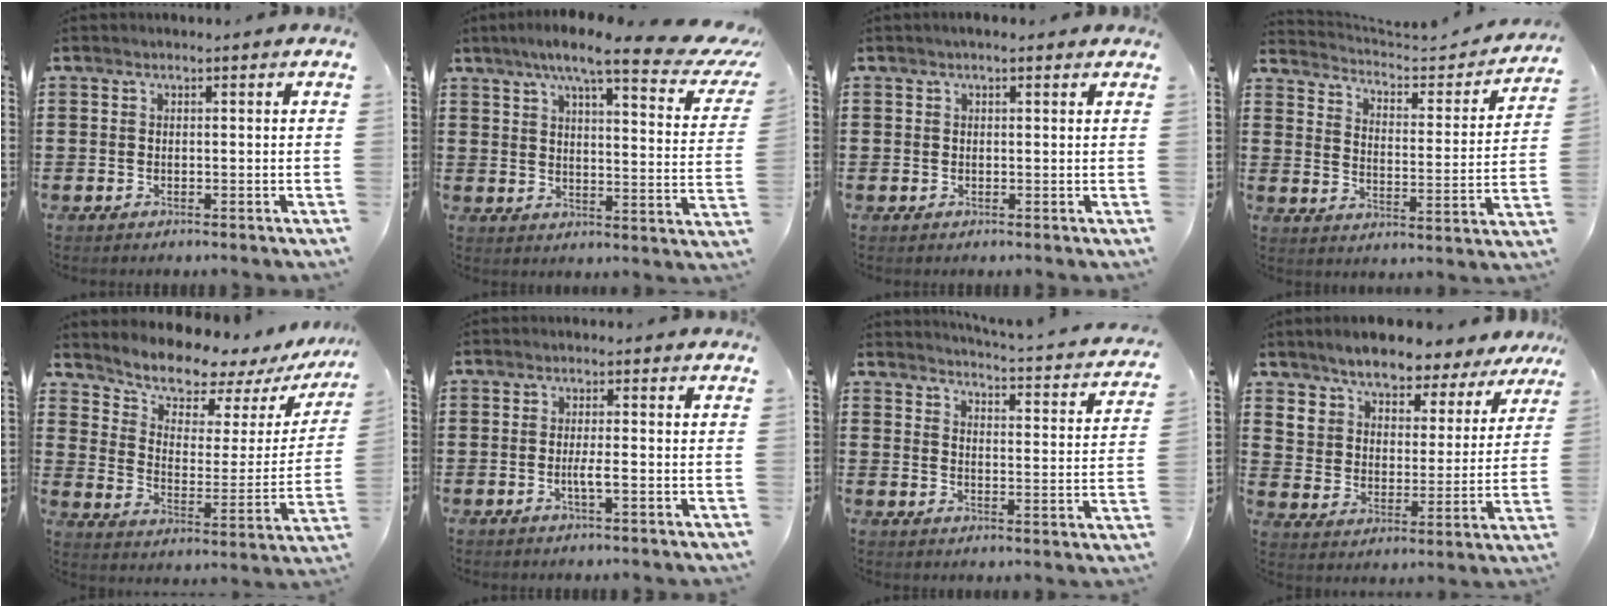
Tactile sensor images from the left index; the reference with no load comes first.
{"total": 9.8, "force": [7.1, 1.4, 6.7], "torque": [-0.120, -0.037, 0.110]}
{"total": 1.1, "force": [0.7, 0.8, 0.4], "torque": [-0.011, 0.006, 0.013]}
{"total": 3.2, "force": [3.0, 0.5, 0.8], "torque": [-0.037, -0.025, 0.042]}
{"total": 7.1, "force": [6.7, 1.8, 1.4], "torque": [-0.052, -0.059, 0.114]}
{"total": 2.6, "force": [-0.8, 0.2, 2.5], "torque": [-0.050, -0.004, -0.017]}
{"total": 3.1, "force": [3.0, -0.5, 0.7], "torque": [-0.026, -0.036, 0.041]}
{"total": 6.3, "force": [6.1, 1.3, 0.8], "torque": [-0.052, -0.039, 0.105]}